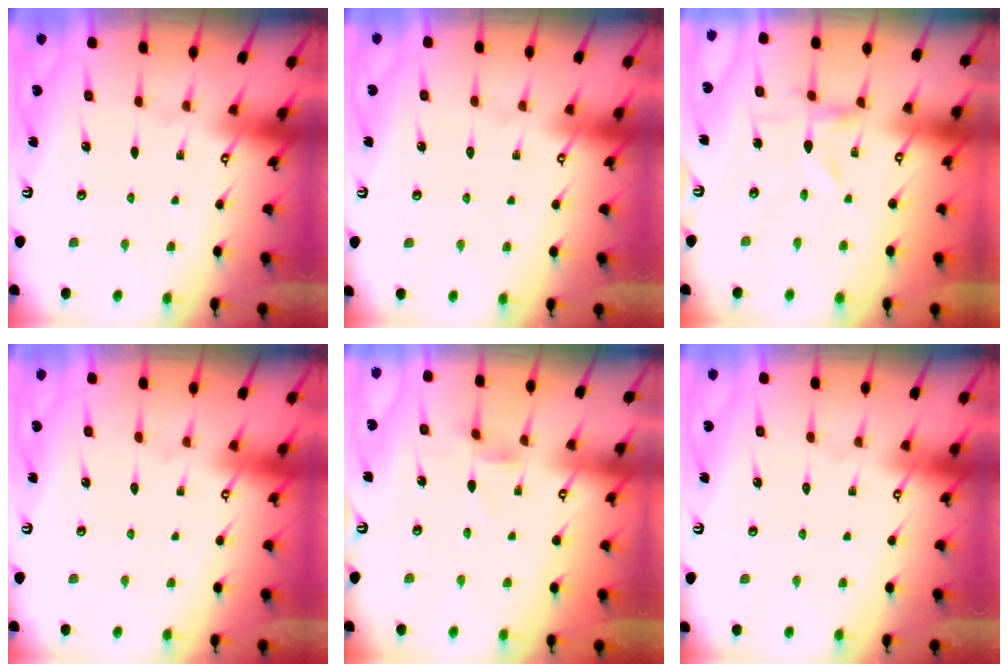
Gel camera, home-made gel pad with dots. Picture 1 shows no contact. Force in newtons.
{"total": 1.6, "press": 1.6, "slide": 0.2}
{"total": 0.0}
{"total": 1.8, "press": 1.8, "slide": 0.2}
{"total": 3.0, "press": 2.9, "slide": 0.5}
{"total": 1.6, "press": 1.6, "slide": 0.2}